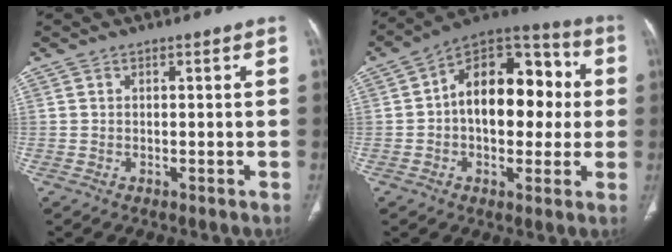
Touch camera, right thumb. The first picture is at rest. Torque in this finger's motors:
{"motor_torque": [-0.08, 0.78, 0.54, 0.71, 0.36]}